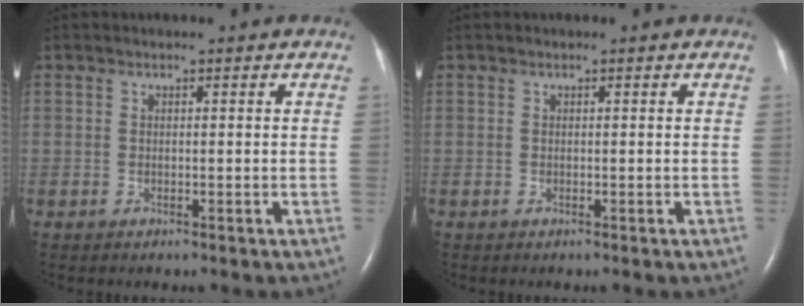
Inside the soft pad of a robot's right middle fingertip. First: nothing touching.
{"total": 0.0}